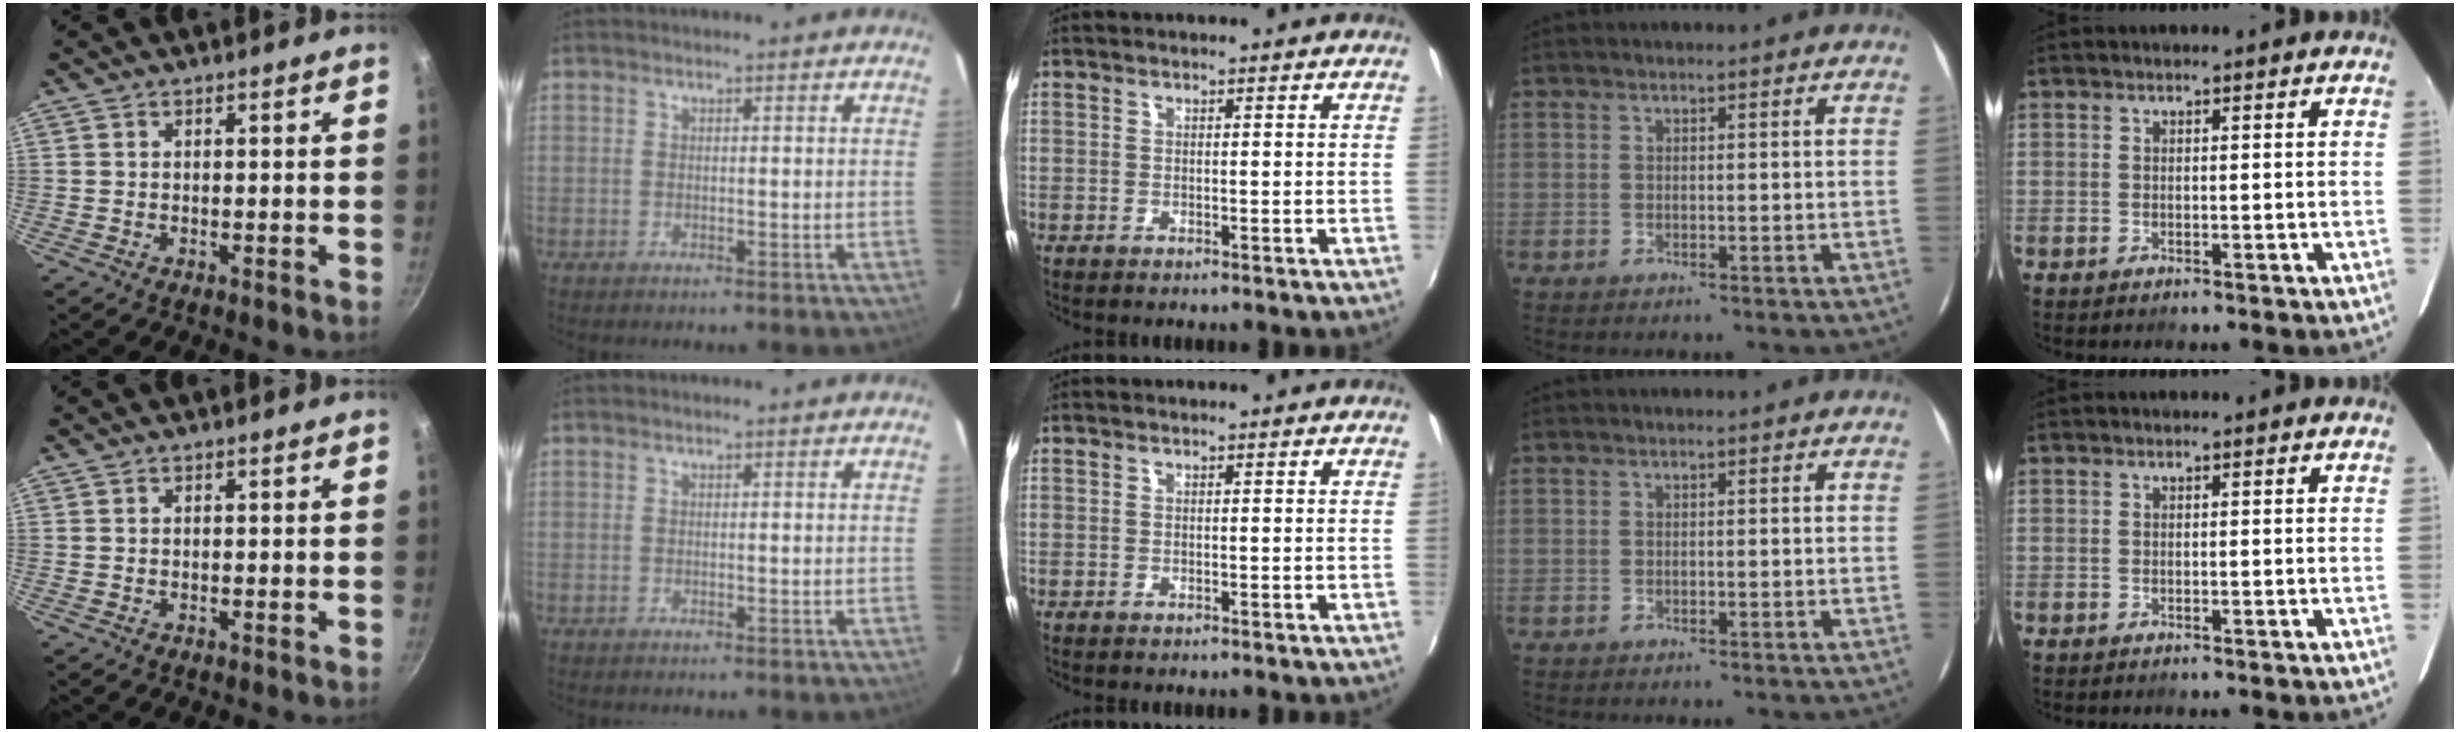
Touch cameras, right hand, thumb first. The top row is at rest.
{}